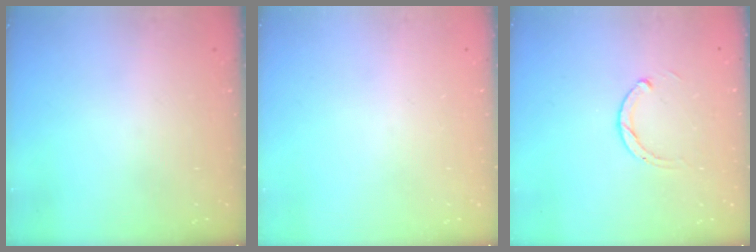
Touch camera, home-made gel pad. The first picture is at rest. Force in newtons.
{"total": 0.0}
{"total": 2.5, "press": 2.5, "slide": 0.3}